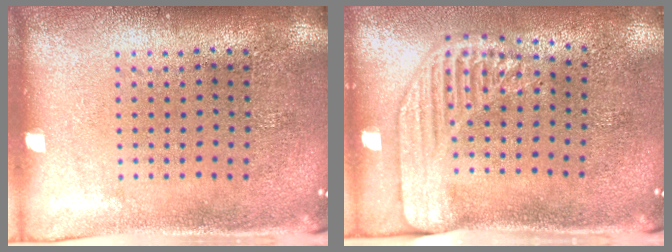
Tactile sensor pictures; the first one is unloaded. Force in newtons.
{"total": 2.2, "press": 1.7, "slide": 1.3}